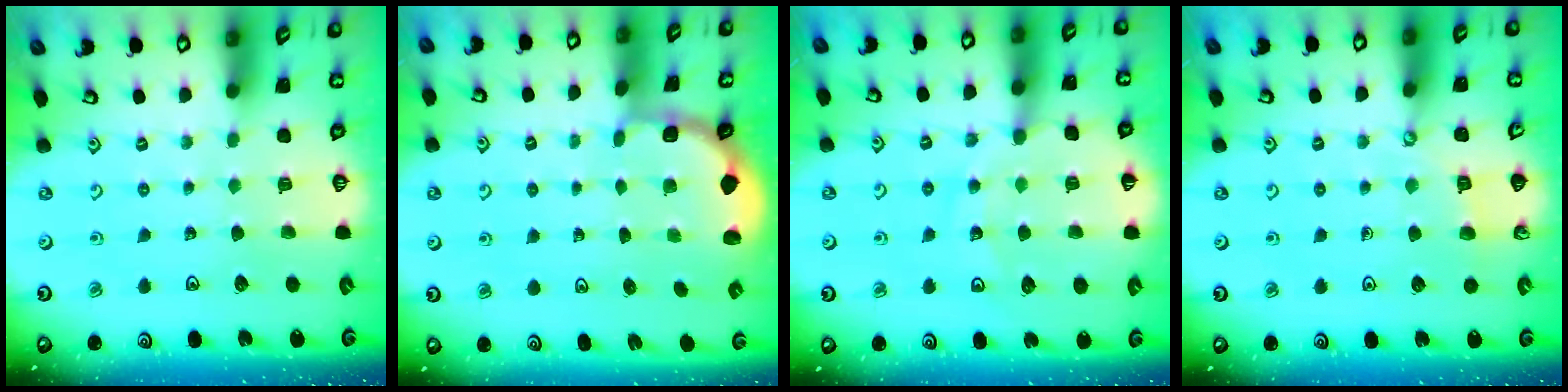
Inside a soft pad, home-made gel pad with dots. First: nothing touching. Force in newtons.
{"total": 1.9, "press": 1.8, "slide": 0.7}
{"total": 12.9, "press": 12.4, "slide": 3.4}
{"total": 3.8, "press": 3.8, "slide": 0.4}